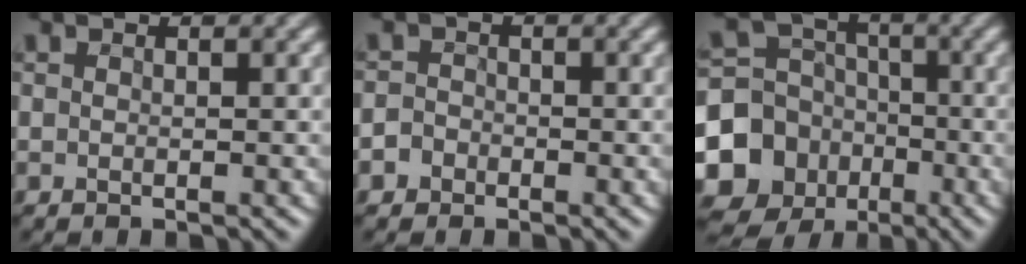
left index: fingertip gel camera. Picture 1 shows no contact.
{"total": 1.6, "force": [-0.9, 1.3, 0.3], "torque": [0.010, 0.002, -0.022]}
{"total": 12.7, "force": [-4.7, 11.3, 3.4], "torque": [-0.075, -0.041, -0.104]}